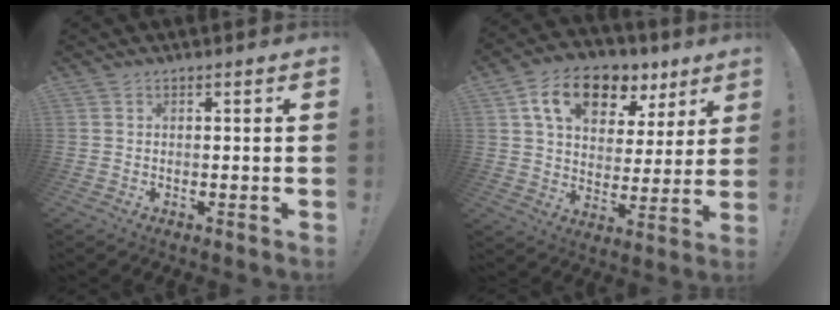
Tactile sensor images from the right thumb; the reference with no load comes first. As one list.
[{"total": 15.2, "force": [8.4, 9.3, 8.6], "torque": [-0.139, -0.038, 0.151]}]